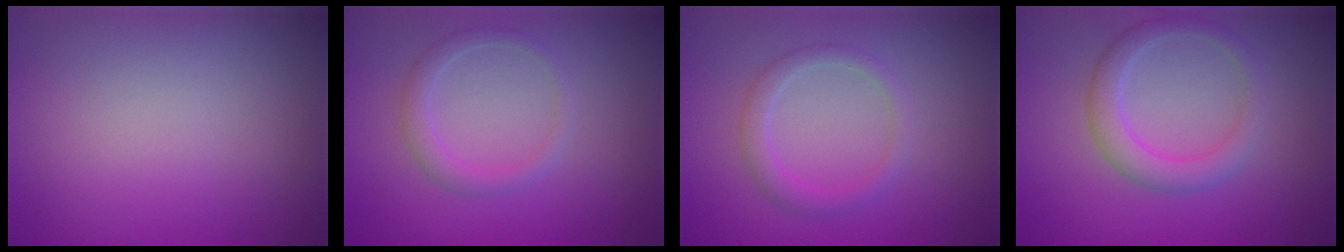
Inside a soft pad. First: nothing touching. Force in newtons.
{"total": 1.8, "press": 1.8, "slide": 0.1}
{"total": 2.0, "press": 2.0, "slide": 0.2}
{"total": 2.9, "press": 2.9, "slide": 0.2}